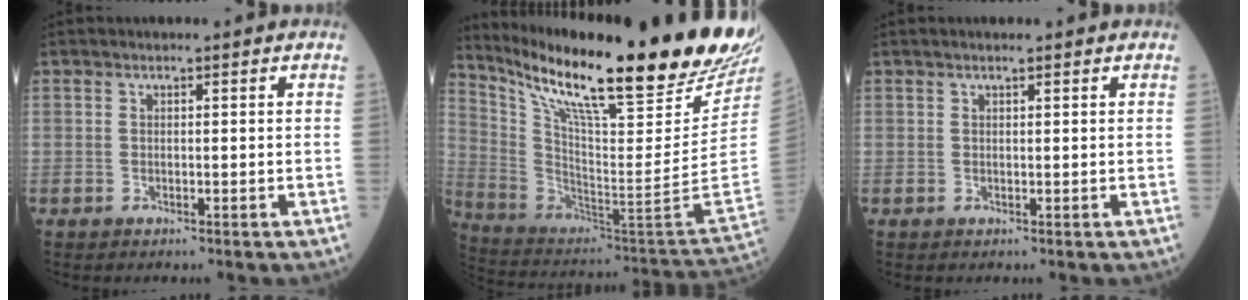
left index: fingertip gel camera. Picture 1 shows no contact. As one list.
[{"total": 32.1, "force": [25.1, 1.3, 19.9], "torque": [-0.347, -0.083, 0.375]}, {"total": 0.9, "force": [0.7, 0.1, 0.5], "torque": [-0.012, 0.005, 0.013]}]